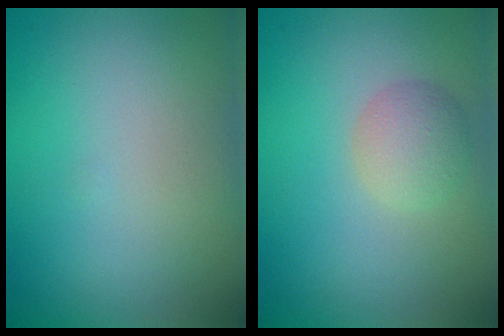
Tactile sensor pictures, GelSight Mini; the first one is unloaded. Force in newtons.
{"total": 2.3, "press": 2.3, "slide": 0.1}